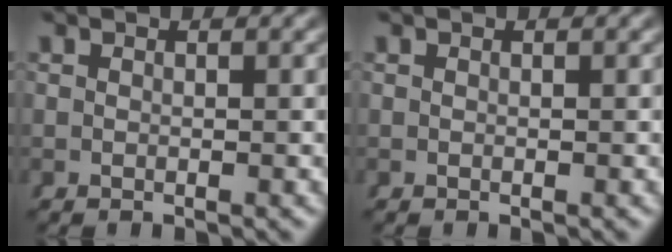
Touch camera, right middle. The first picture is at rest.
{"total": 0.0}